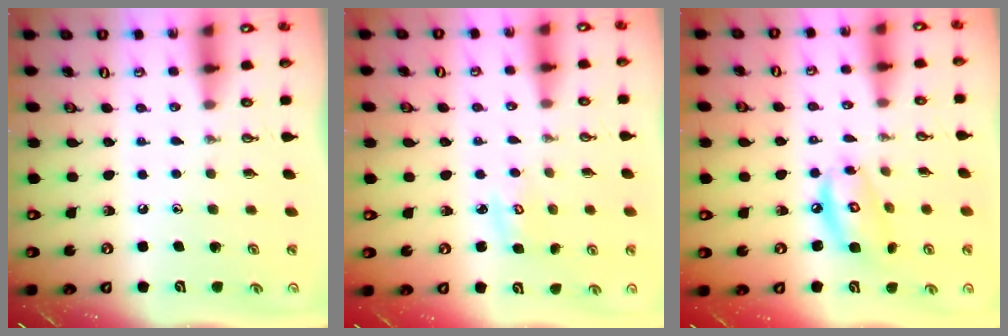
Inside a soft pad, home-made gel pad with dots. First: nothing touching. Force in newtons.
{"total": 2.6, "press": 2.6, "slide": 0.1}
{"total": 9.4, "press": 9.3, "slide": 0.8}